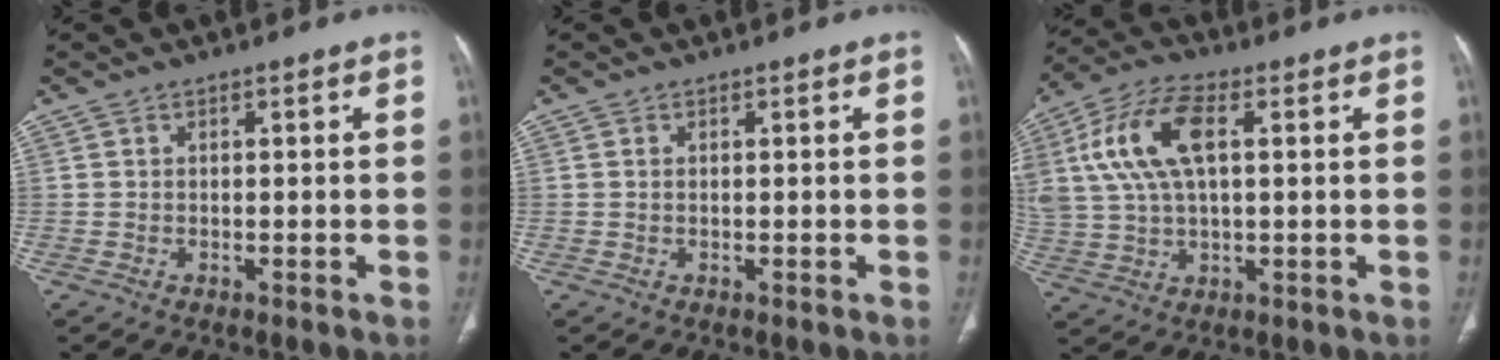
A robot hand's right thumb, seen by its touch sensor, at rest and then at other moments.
{"total": 0.0}
{"total": 14.3, "force": [3.5, 7.1, 12.0], "torque": [-0.262, 0.018, 0.069]}